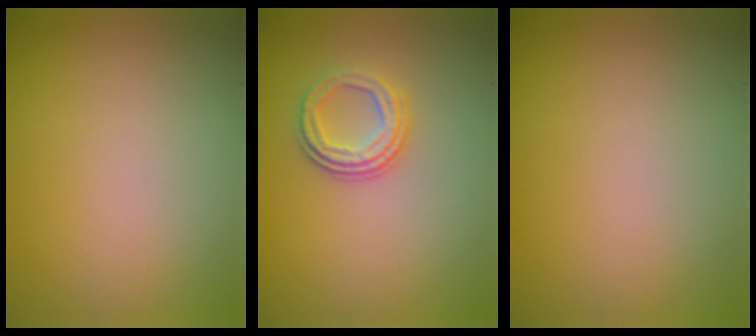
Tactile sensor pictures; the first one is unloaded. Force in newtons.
{"total": 2.9, "press": 2.3, "slide": 1.7}
{"total": 0.0}